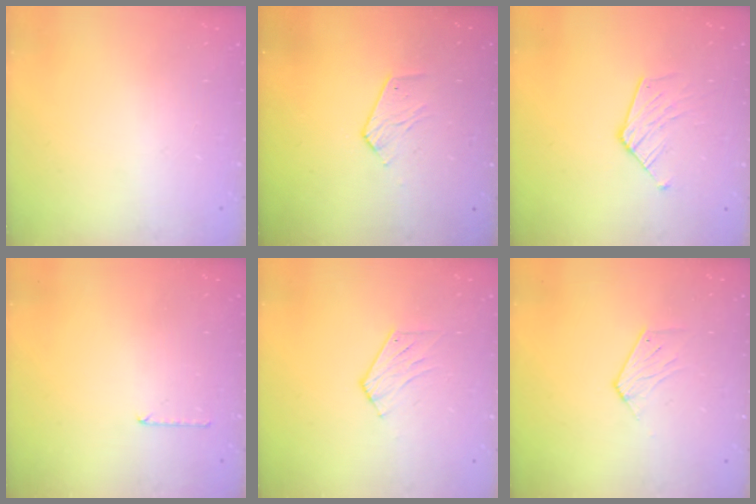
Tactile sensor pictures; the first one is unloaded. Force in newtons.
{"total": 5.6, "press": 5.6, "slide": 0.5}
{"total": 9.3, "press": 9.3, "slide": 0.9}
{"total": 5.2, "press": 5.2, "slide": 0.4}
{"total": 5.4, "press": 5.4, "slide": 0.5}
{"total": 4.9, "press": 4.9, "slide": 0.3}